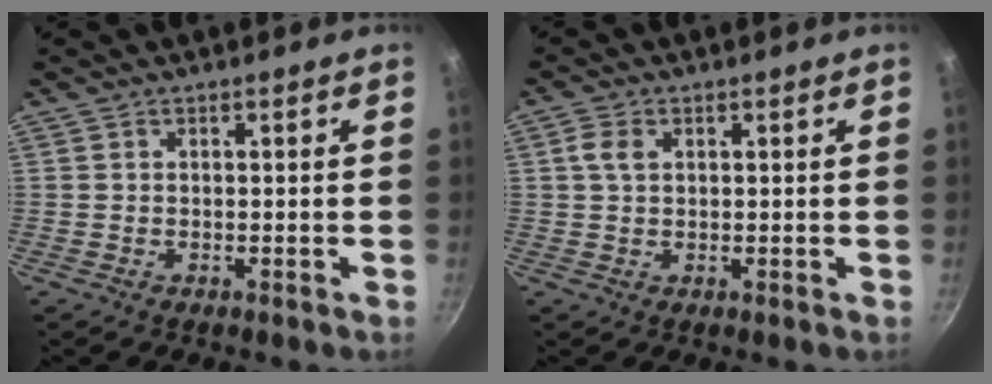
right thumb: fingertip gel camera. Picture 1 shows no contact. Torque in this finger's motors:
{"motor_torque": [-0.59, 0.56, -0.19, 0.25, 0.01]}